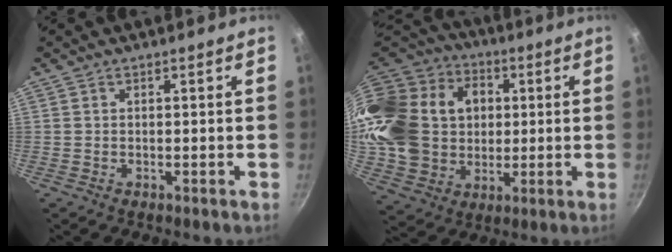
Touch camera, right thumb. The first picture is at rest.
{"total": 28.0, "force": [4.5, 22.4, 16.1], "torque": [-0.312, 0.026, 0.095]}